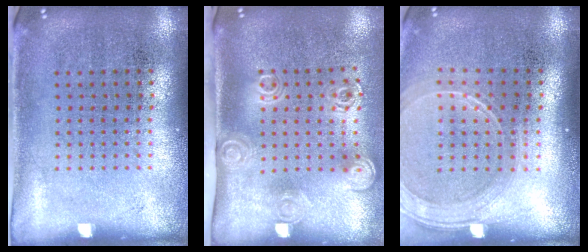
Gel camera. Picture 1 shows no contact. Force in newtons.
{"total": 2.0, "press": 1.4, "slide": 1.4}
{"total": 1.8, "press": 1.6, "slide": 0.8}